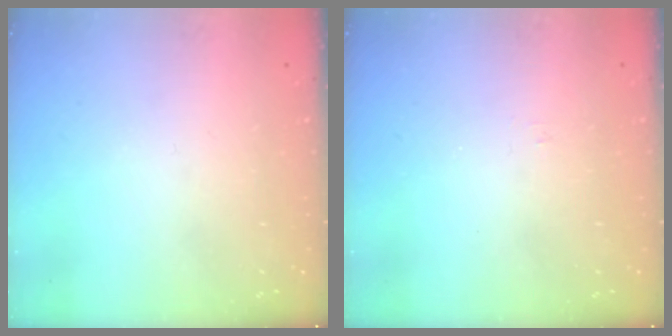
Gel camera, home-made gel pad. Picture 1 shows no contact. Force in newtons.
{"total": 3.2, "press": 3.2, "slide": 0.3}